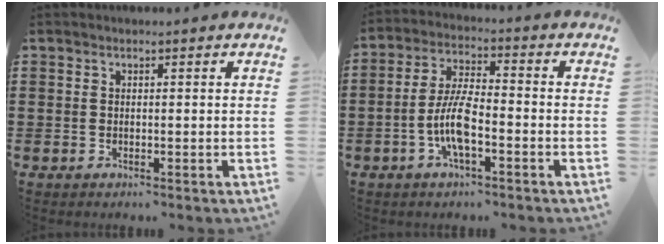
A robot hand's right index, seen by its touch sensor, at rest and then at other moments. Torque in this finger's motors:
{"motor_torque": [2.14, 0.00, 0.88, 0.21]}